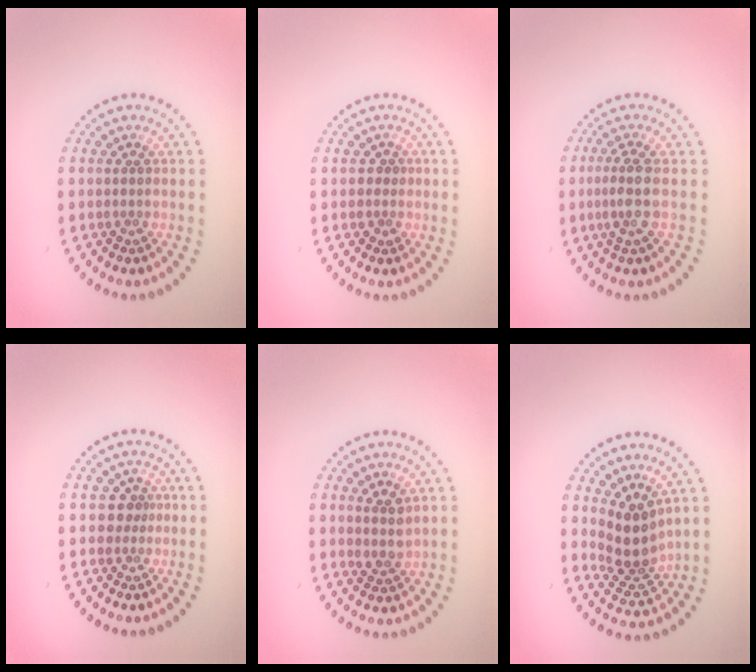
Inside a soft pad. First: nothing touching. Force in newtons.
{"total": 1.1, "press": 1.0, "slide": 0.5}
{"total": 2.5, "press": 1.9, "slide": 1.6}
{"total": 1.7, "press": 1.2, "slide": 1.1}
{"total": 2.0, "press": 1.8, "slide": 1.0}
{"total": 3.8, "press": 2.8, "slide": 2.5}